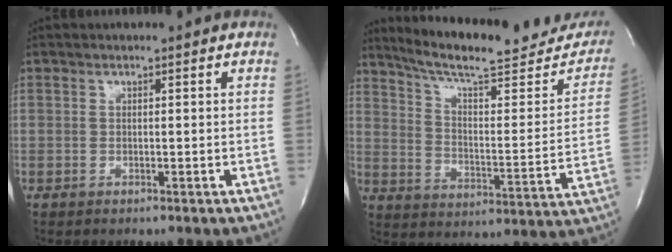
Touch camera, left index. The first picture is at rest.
{"total": 24.0, "force": [20.6, 5.0, 11.3], "torque": [-0.162, -0.026, 0.273]}